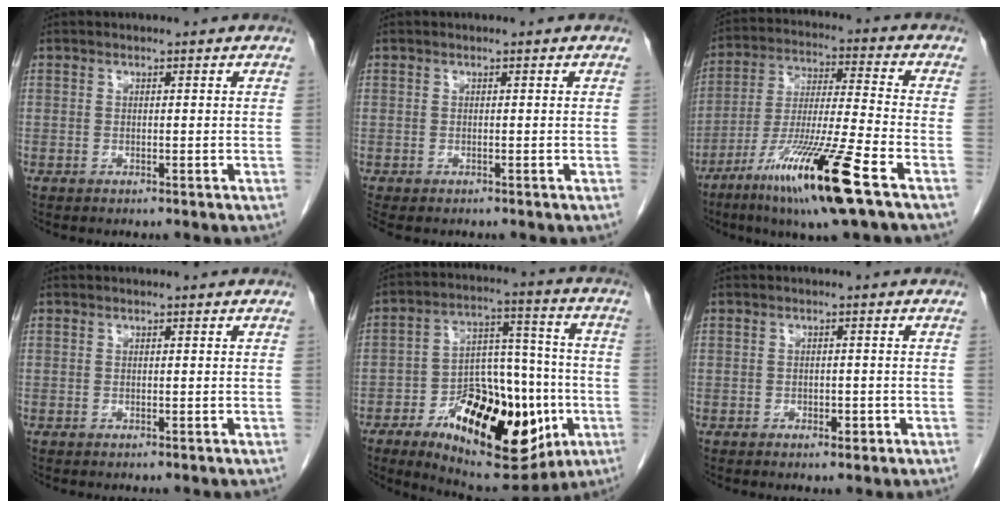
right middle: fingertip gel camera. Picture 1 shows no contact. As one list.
[{"total": 1.5, "force": [-1.2, 0.7, 0.5], "torque": [-0.008, -0.002, -0.018]}, {"total": 16.9, "force": [-9.1, -0.3, 14.2], "torque": [-0.279, -0.045, -0.166]}, {"total": 0.0}, {"total": 23.0, "force": [-8.6, 10.1, 18.8], "torque": [-0.285, 0.009, -0.116]}, {"total": 1.8, "force": [-0.8, 1.1, 1.2], "torque": [-0.013, 0.003, -0.004]}]